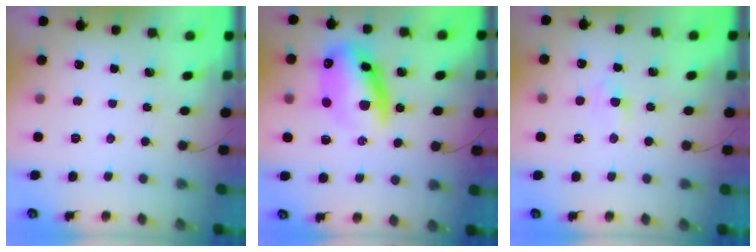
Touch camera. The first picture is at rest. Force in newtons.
{"total": 16.2, "press": 15.6, "slide": 4.3}
{"total": 2.4, "press": 2.2, "slide": 0.9}